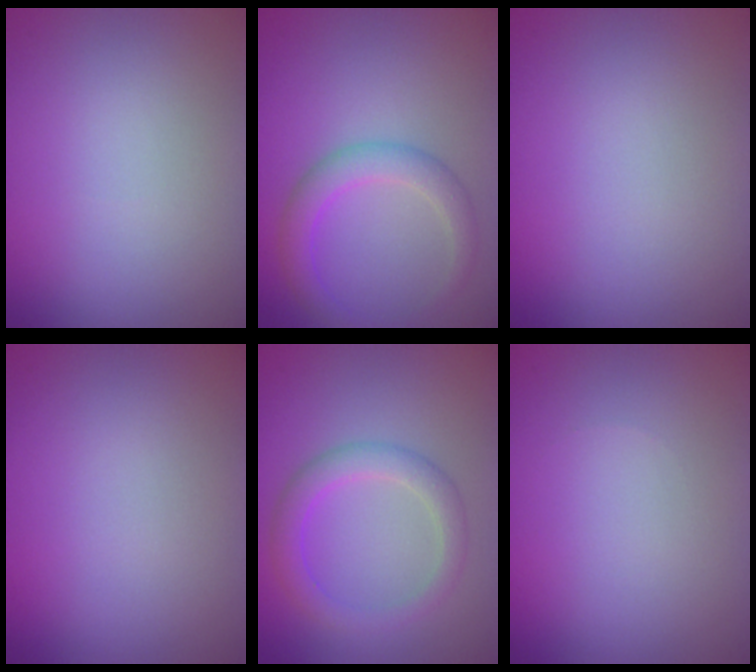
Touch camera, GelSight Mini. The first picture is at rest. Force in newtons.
{"total": 3.0, "press": 3.0, "slide": 0.1}
{"total": 0.0}
{"total": 0.0}
{"total": 2.9, "press": 2.9, "slide": 0.1}
{"total": 0.0}